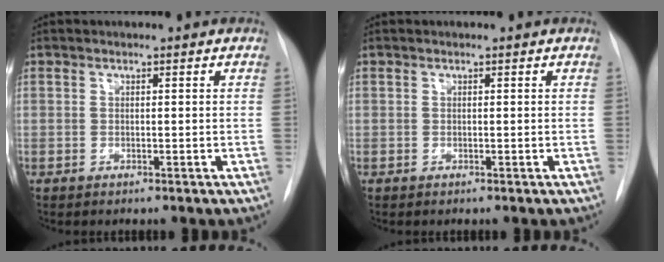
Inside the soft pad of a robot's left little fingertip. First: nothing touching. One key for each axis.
{"total": 0.0}